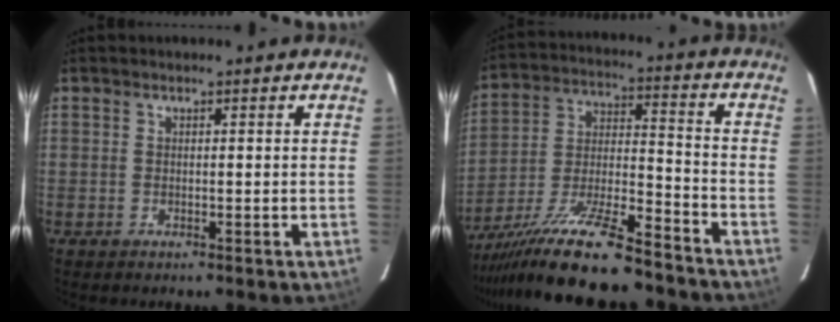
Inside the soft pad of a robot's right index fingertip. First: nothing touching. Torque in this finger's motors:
{"motor_torque": [0.89, -1.25, 0.74, 0.21]}